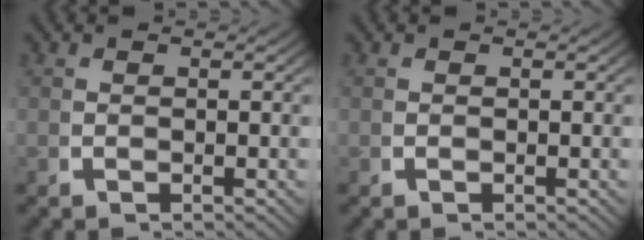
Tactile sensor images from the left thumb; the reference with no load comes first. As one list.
[{"total": 0.0}]